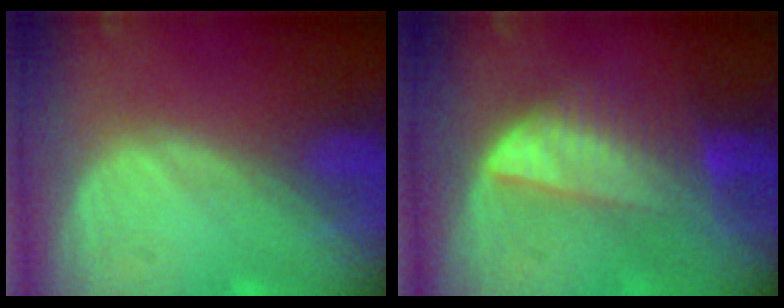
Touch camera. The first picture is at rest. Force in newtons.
{"total": 6.4, "press": 6.2, "slide": 1.6}